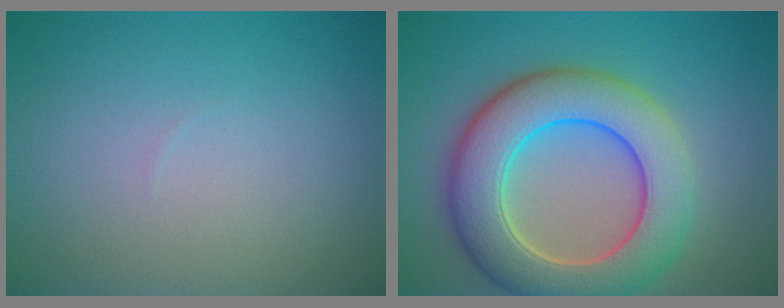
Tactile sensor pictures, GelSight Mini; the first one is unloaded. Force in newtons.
{"total": 9.7, "press": 9.7, "slide": 0.7}